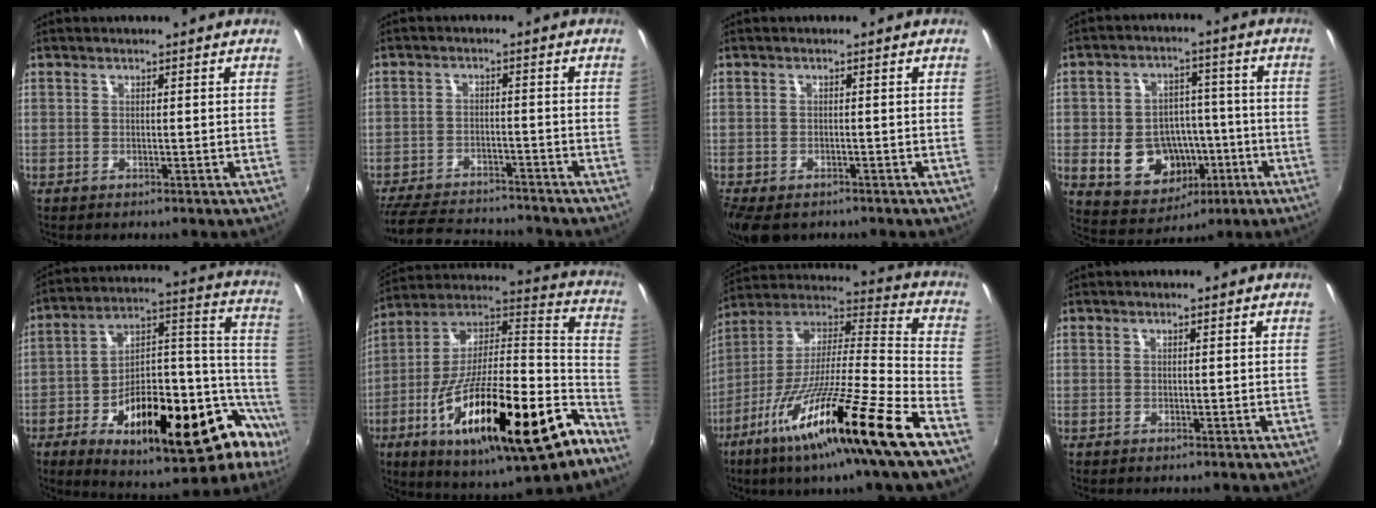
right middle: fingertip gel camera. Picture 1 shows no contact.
{"total": 15.3, "force": [-13.5, 4.9, 5.4], "torque": [-0.136, 0.000, -0.201]}
{"total": 8.1, "force": [-5.6, 4.2, 4.2], "torque": [-0.105, -0.033, -0.094]}
{"total": 13.8, "force": [-4.4, 10.7, 7.6], "torque": [-0.168, 0.014, -0.047]}
{"total": 29.1, "force": [-13.7, 11.6, 22.9], "torque": [-0.329, 0.021, -0.203]}
{"total": 32.1, "force": [-15.3, 9.5, 26.6], "torque": [-0.418, -0.018, -0.245]}
{"total": 25.3, "force": [-14.2, -0.4, 21.0], "torque": [-0.344, -0.045, -0.251]}
{"total": 0.0}